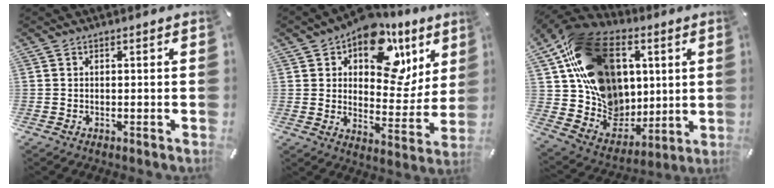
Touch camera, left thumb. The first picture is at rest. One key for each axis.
{"total": 16.6, "fx": 9.7, "fy": 9.9, "fz": 9.2, "tx": -0.122, "ty": -0.064, "tz": 0.164}
{"total": 25.2, "fx": 8.2, "fy": 19.2, "fz": 14.2, "tx": -0.254, "ty": -0.042, "tz": 0.180}